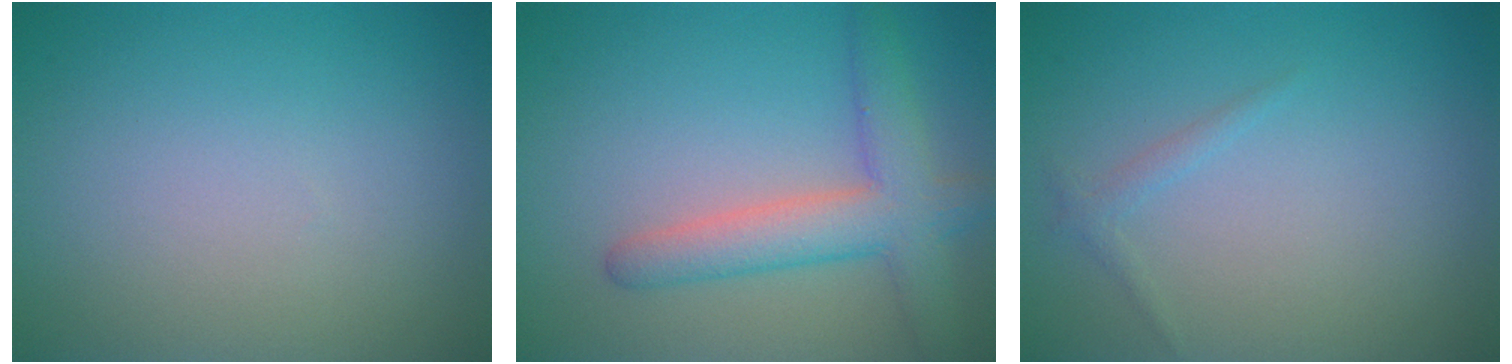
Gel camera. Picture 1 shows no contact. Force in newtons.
{"total": 4.9, "press": 4.9, "slide": 0.3}
{"total": 0.9, "press": 0.9, "slide": 0.1}